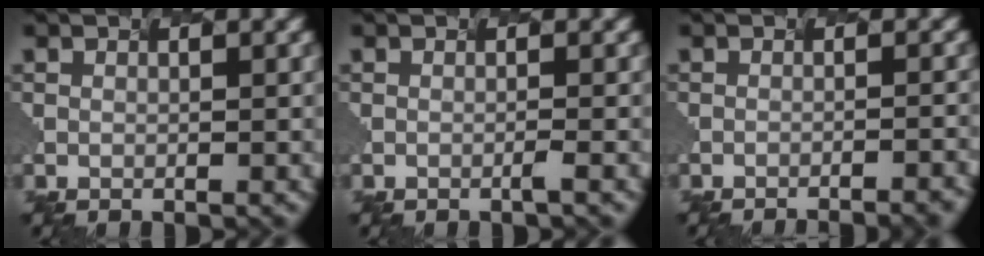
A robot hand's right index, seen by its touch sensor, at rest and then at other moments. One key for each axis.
{"total": 0.6, "fx": -0.5, "fy": -0.2, "fz": 0.0, "tx": -0.003, "ty": 0.002, "tz": -0.008}
{"total": 3.7, "fx": -2.3, "fy": 1.3, "fz": 2.6, "tx": 0.015, "ty": 0.010, "tz": -0.013}